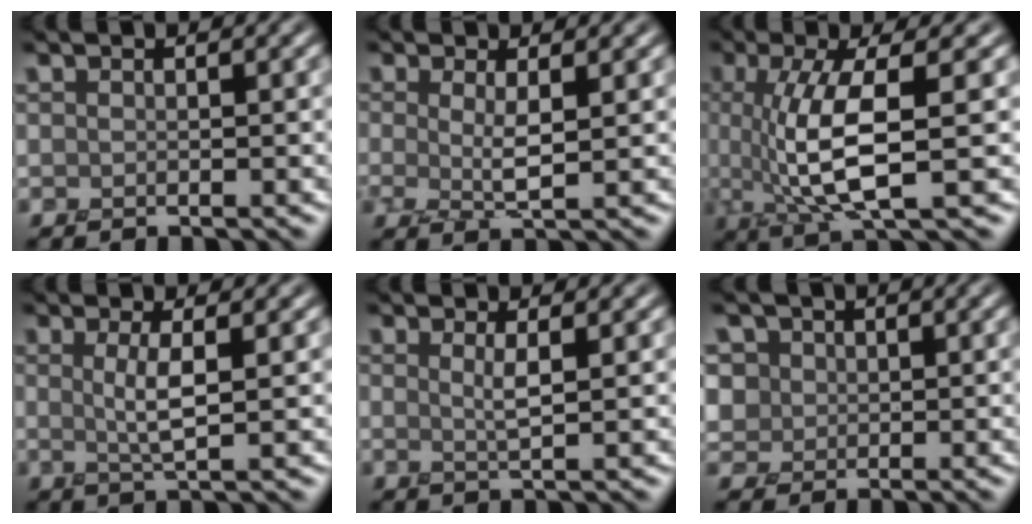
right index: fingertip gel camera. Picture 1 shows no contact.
{"total": 2.0, "force": [0.2, 0.3, 2.0], "torque": [-0.043, -0.012, 0.007]}
{"total": 6.9, "force": [-0.1, 1.8, 6.6], "torque": [-0.125, -0.009, 0.008]}
{"total": 2.2, "force": [0.2, 0.4, 2.2], "torque": [-0.040, -0.007, 0.006]}
{"total": 1.1, "force": [0.3, 0.2, 1.1], "torque": [-0.018, -0.007, 0.003]}
{"total": 2.6, "force": [0.9, 2.4, 0.4], "torque": [-0.014, 0.007, 0.027]}